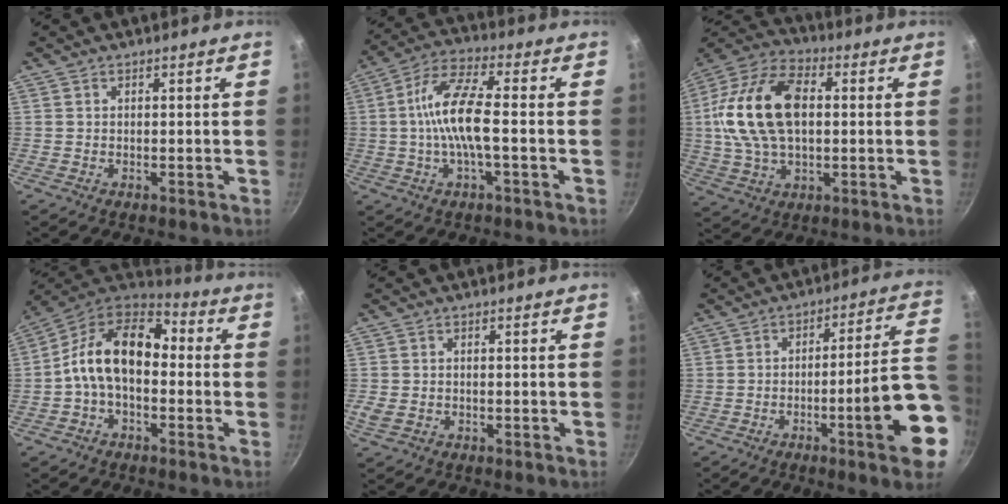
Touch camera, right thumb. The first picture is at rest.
{"total": 11.0, "force": [-1.1, 3.2, 10.5], "torque": [-0.211, 0.030, -0.033]}
{"total": 20.2, "force": [1.9, 12.5, 15.8], "torque": [-0.293, 0.025, 0.023]}
{"total": 15.1, "force": [-0.6, 9.8, 11.5], "torque": [-0.181, 0.045, -0.037]}
{"total": 2.4, "force": [-0.7, 1.9, 1.4], "torque": [-0.030, 0.000, -0.009]}
{"total": 17.0, "force": [-5.0, 2.9, 16.0], "torque": [-0.198, 0.031, -0.074]}